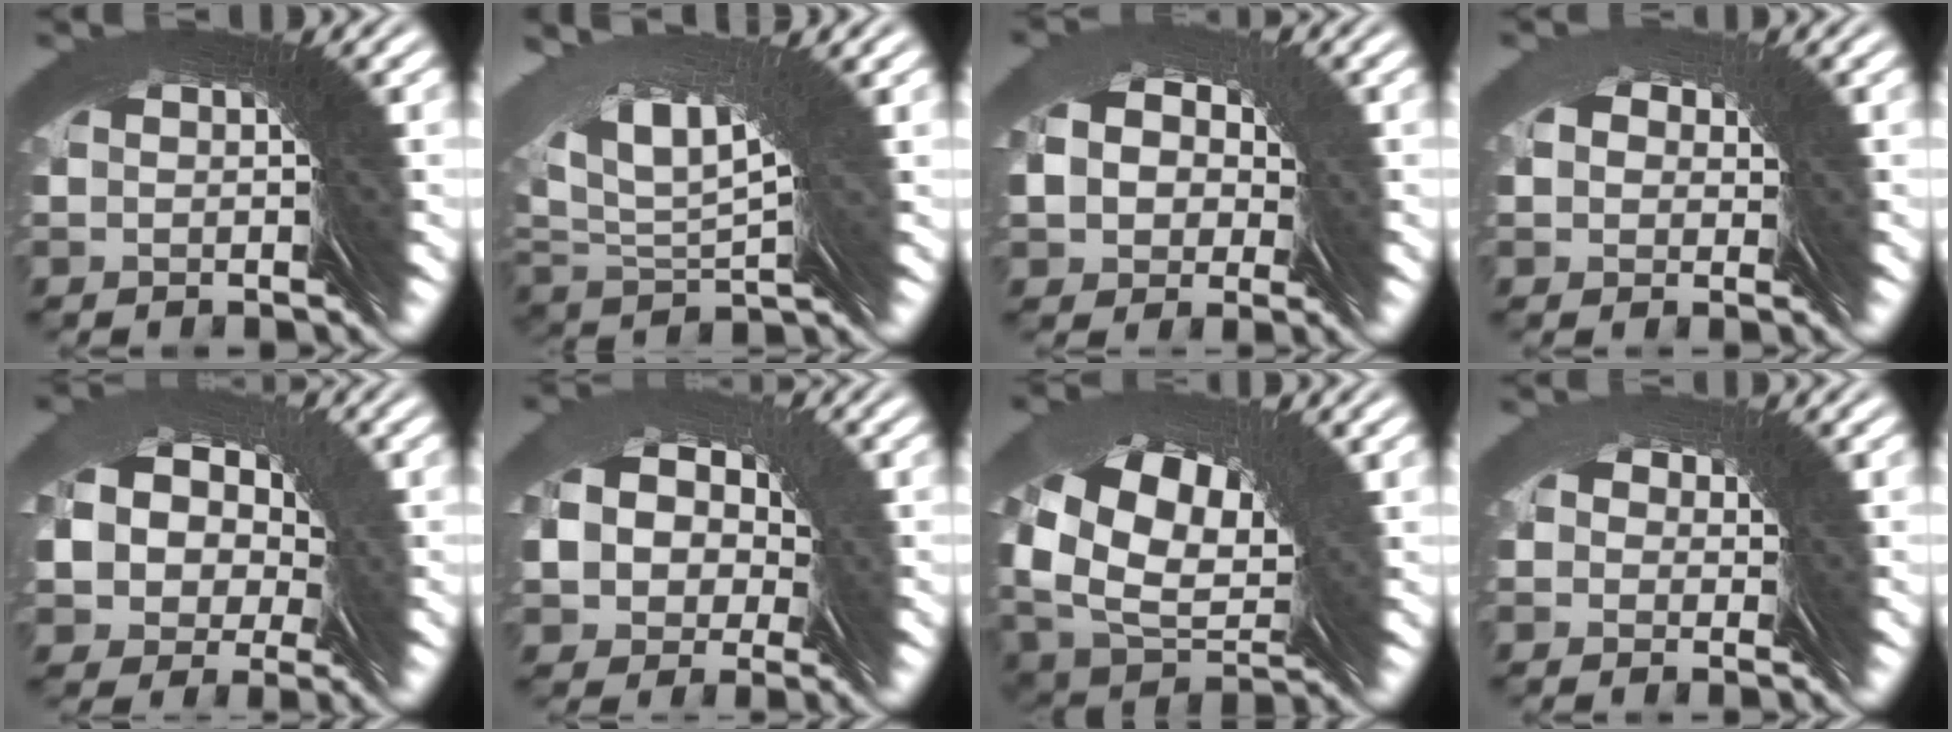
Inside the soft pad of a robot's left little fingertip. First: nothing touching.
{"total": 3.8, "force": [2.8, -1.1, 2.3], "torque": [-0.050, 0.040, 0.038]}
{"total": 4.5, "force": [2.6, 3.6, 0.8], "torque": [-0.012, 0.016, 0.029]}
{"total": 2.2, "force": [1.0, 1.9, -0.2], "torque": [-0.013, 0.003, 0.018]}
{"total": 6.8, "force": [3.0, 5.9, 1.2], "torque": [-0.052, 0.000, 0.039]}
{"total": 5.8, "force": [2.8, 5.0, 1.1], "torque": [-0.032, 0.007, 0.034]}
{"total": 6.5, "force": [1.3, 4.2, 4.8], "torque": [-0.074, 0.008, 0.017]}
{"total": 2.3, "force": [1.1, 2.0, 0.2], "torque": [-0.015, 0.004, 0.017]}